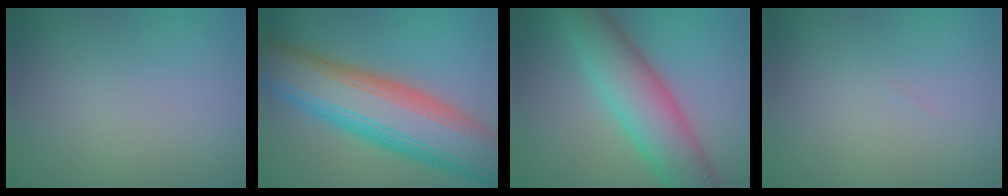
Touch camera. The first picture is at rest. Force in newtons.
{"total": 12.0, "press": 12.0, "slide": 0.6}
{"total": 7.7, "press": 7.7, "slide": 0.0}
{"total": 0.0}